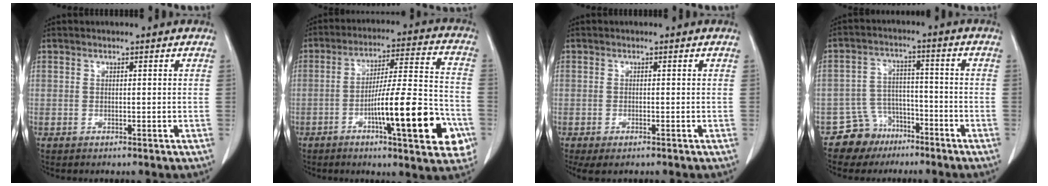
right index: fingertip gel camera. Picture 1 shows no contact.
{"total": 17.8, "force": [-6.3, 2.1, 16.5], "torque": [-0.228, 0.008, -0.089]}
{"total": 2.7, "force": [-1.8, 0.8, 1.8], "torque": [-0.030, -0.008, -0.026]}
{"total": 6.6, "force": [-4.6, 4.8, 0.0], "torque": [0.008, 0.020, -0.077]}